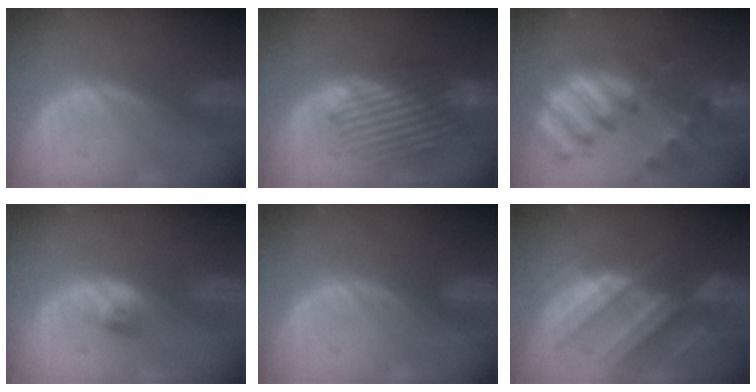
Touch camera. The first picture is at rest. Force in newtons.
{"total": 10.2, "press": 9.2, "slide": 4.3}
{"total": 11.6, "press": 10.0, "slide": 5.8}
{"total": 2.3, "press": 2.2, "slide": 0.7}
{"total": 1.0, "press": 0.9, "slide": 0.3}
{"total": 10.2, "press": 9.0, "slide": 4.7}